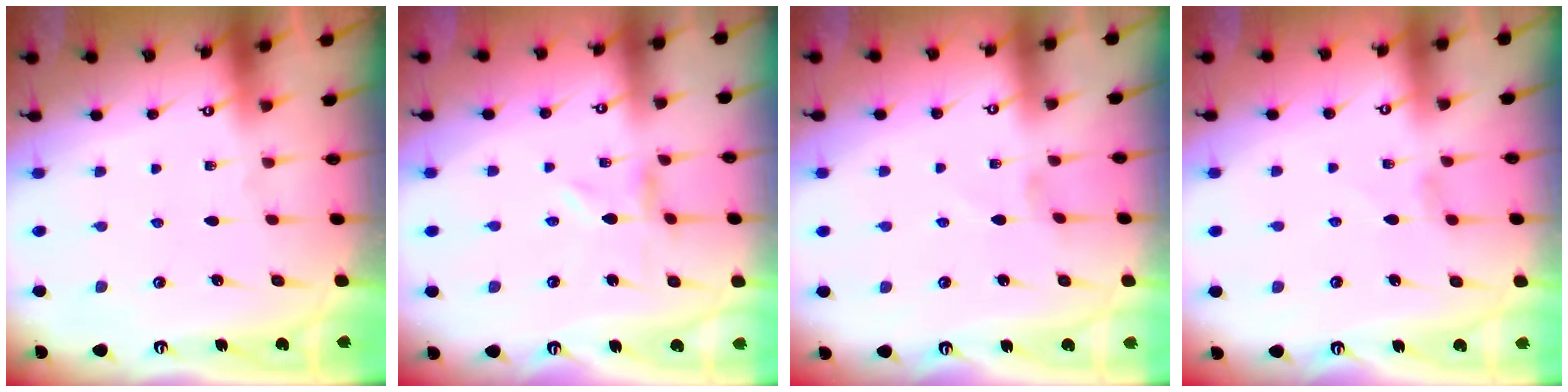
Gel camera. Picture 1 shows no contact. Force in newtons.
{"total": 0.0}
{"total": 0.6, "press": 0.6, "slide": 0.2}
{"total": 2.1, "press": 2.0, "slide": 0.3}